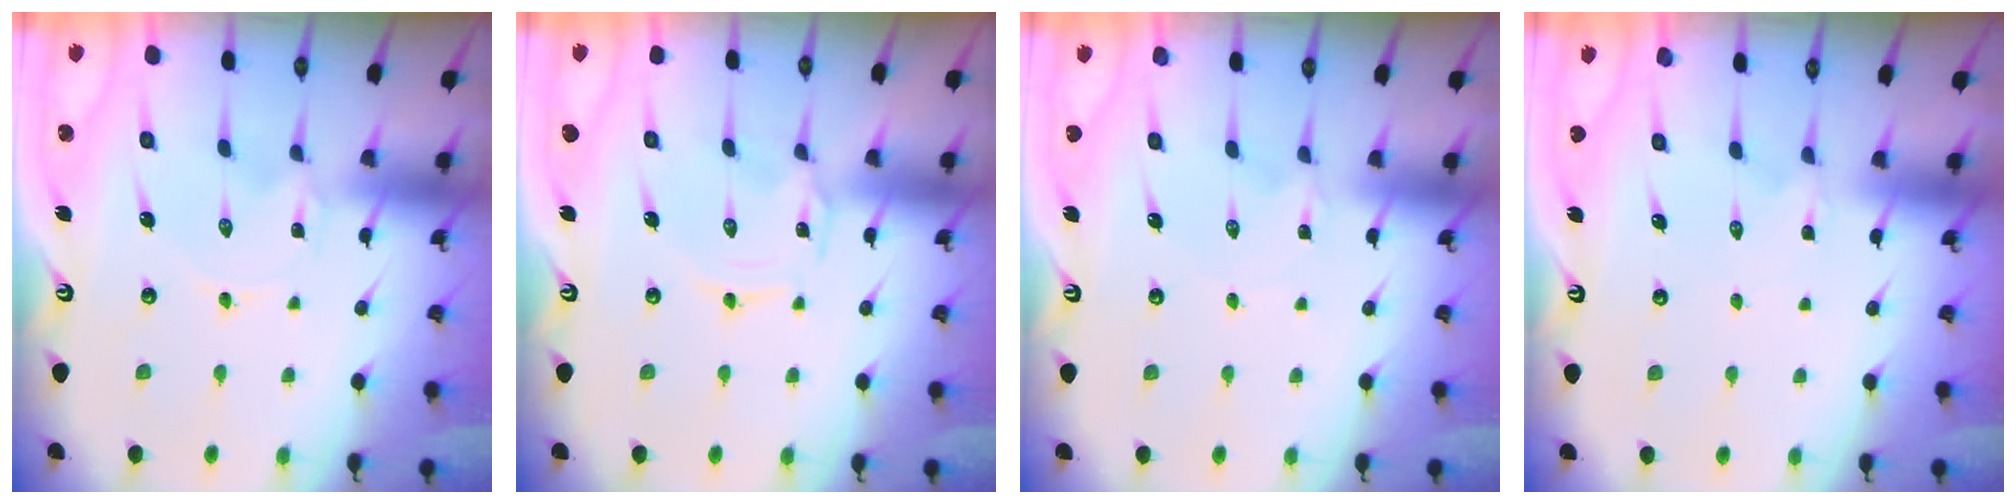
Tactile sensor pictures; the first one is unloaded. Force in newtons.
{"total": 0.0}
{"total": 0.0}
{"total": 0.6, "press": 0.5, "slide": 0.3}